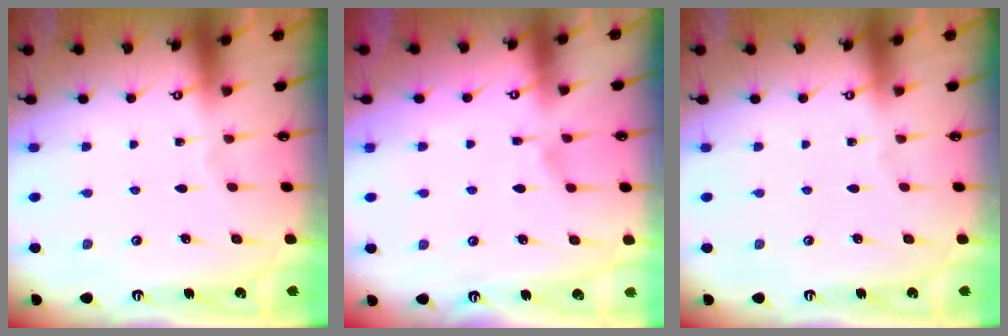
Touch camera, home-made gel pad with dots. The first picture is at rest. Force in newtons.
{"total": 3.7, "press": 3.7, "slide": 0.4}
{"total": 0.0}